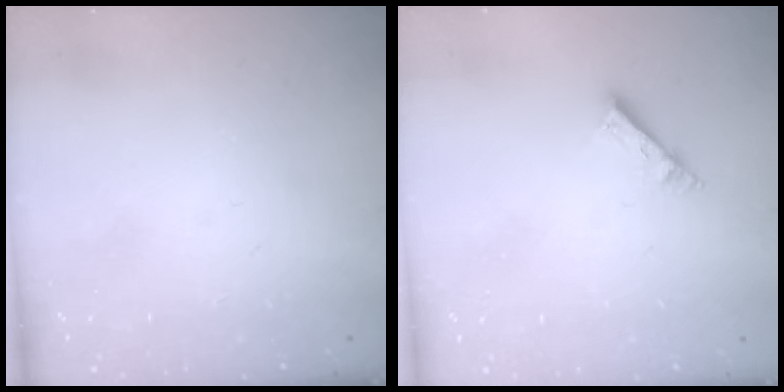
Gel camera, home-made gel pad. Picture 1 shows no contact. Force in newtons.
{"total": 3.8, "press": 3.8, "slide": 0.6}